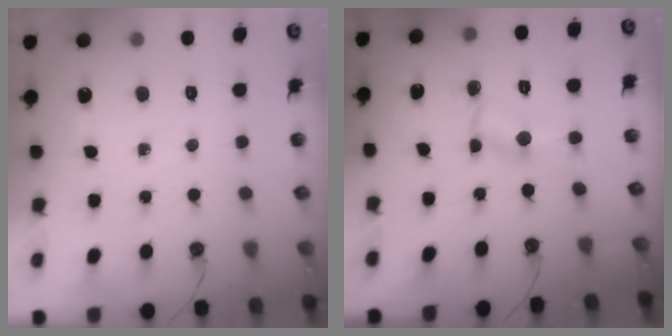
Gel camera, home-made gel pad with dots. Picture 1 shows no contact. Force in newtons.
{"total": 1.1, "press": 1.1, "slide": 0.2}